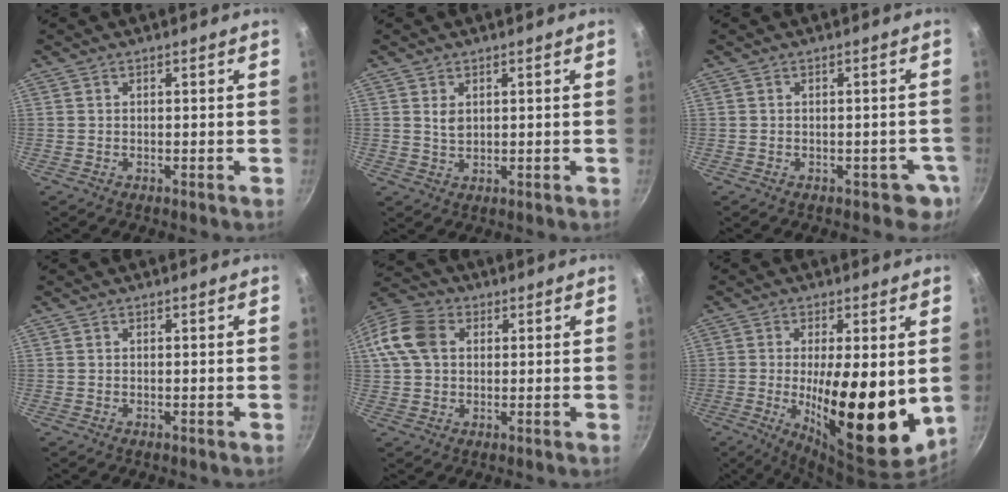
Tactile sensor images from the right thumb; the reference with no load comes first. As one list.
[{"total": 2.9, "force": [1.0, 1.9, 2.0], "torque": [-0.033, -0.006, 0.020]}, {"total": 3.4, "force": [-1.3, 2.7, 1.6], "torque": [0.015, 0.019, -0.003]}, {"total": 0.0}, {"total": 10.6, "force": [2.2, 7.8, 6.7], "torque": [-0.121, 0.019, 0.026]}, {"total": 18.1, "force": [-1.0, 5.7, 17.1], "torque": [-0.248, -0.027, -0.010]}]